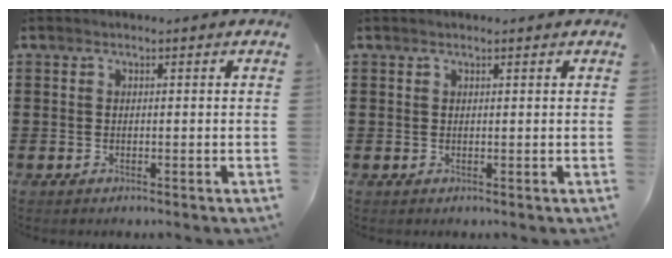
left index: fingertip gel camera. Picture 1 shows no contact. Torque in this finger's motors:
{"motor_torque": [0.13, 0.02, -0.01, 0.00]}